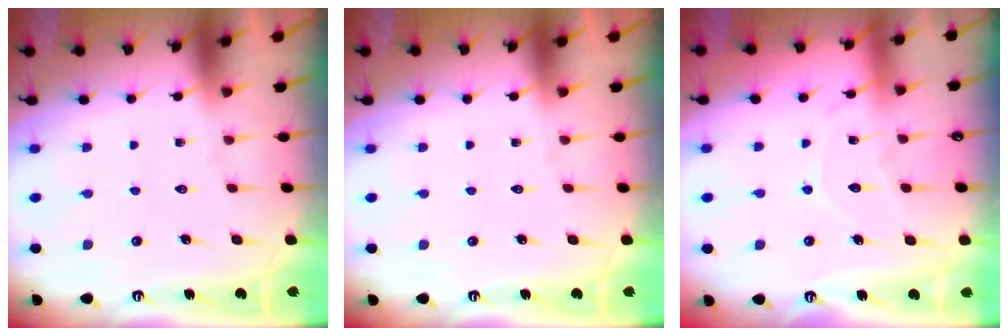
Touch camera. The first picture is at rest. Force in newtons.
{"total": 0.0}
{"total": 7.6, "press": 7.5, "slide": 0.8}